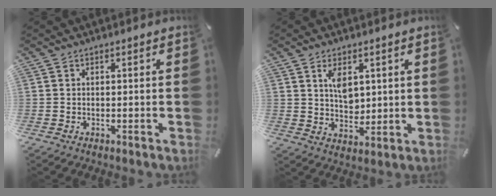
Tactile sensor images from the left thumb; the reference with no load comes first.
{"total": 6.4, "force": [2.6, 4.3, 3.9], "torque": [-0.056, -0.010, 0.043]}